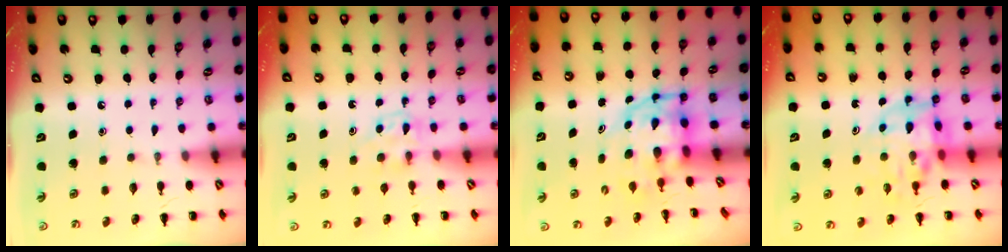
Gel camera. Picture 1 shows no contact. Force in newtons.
{"total": 3.5, "press": 3.2, "slide": 1.3}
{"total": 4.7, "press": 4.6, "slide": 1.2}
{"total": 10.5, "press": 10.0, "slide": 3.2}